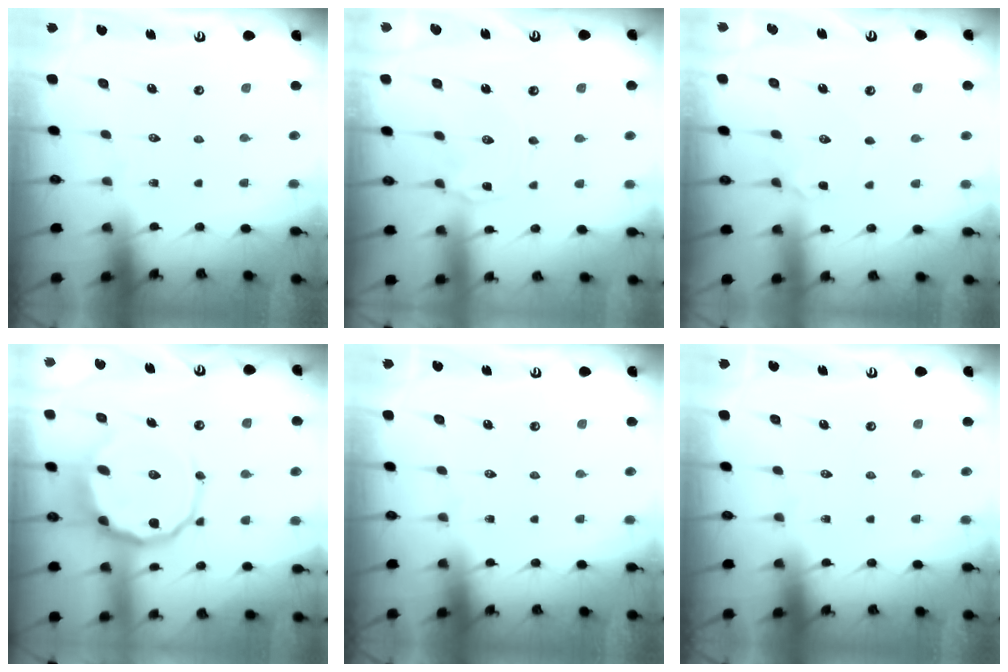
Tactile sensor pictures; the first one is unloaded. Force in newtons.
{"total": 0.7, "press": 0.7, "slide": 0.1}
{"total": 4.2, "press": 4.2, "slide": 0.4}
{"total": 14.4, "press": 14.2, "slide": 2.3}
{"total": 0.0}
{"total": 0.0}